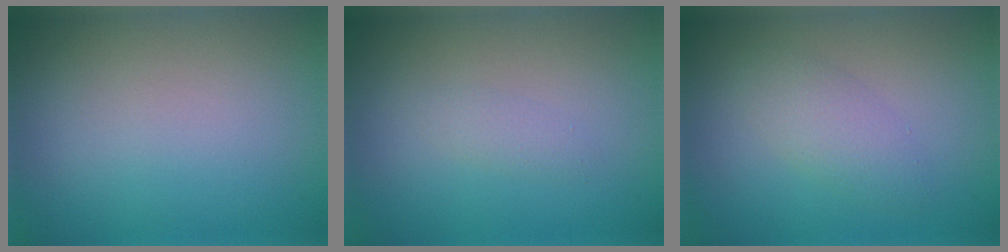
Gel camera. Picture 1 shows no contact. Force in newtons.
{"total": 1.0, "press": 1.0, "slide": 0.1}
{"total": 2.5, "press": 2.5, "slide": 0.1}